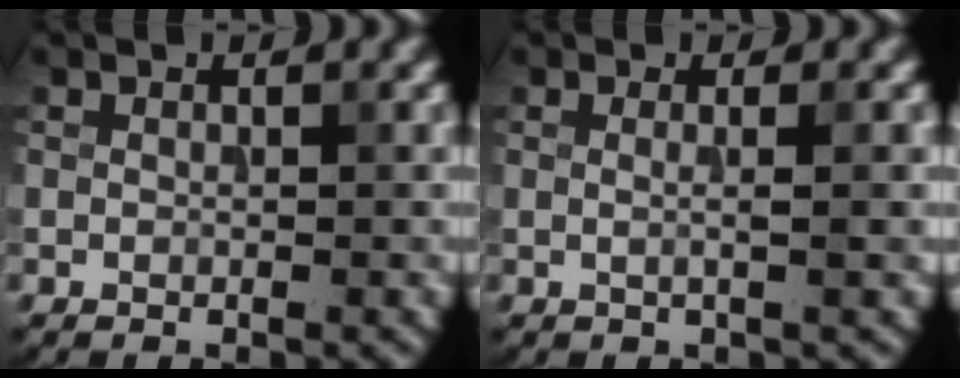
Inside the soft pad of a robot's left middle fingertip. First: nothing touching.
{"total": 1.6, "force": [0.1, 0.2, 1.6], "torque": [-0.025, 0.000, -0.006]}